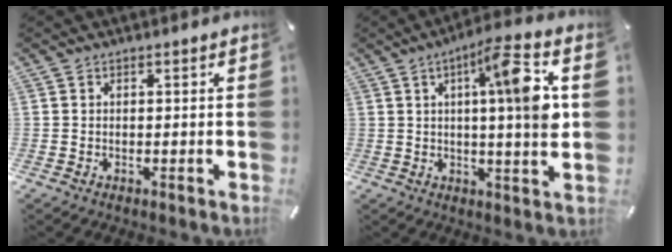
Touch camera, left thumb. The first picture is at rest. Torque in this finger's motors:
{"motor_torque": [1.94, 3.07, 1.37, -0.98, 0.52]}